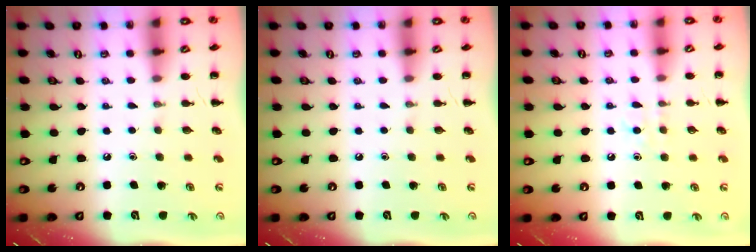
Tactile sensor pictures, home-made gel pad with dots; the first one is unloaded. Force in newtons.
{"total": 0.0}
{"total": 4.2, "press": 4.0, "slide": 1.3}